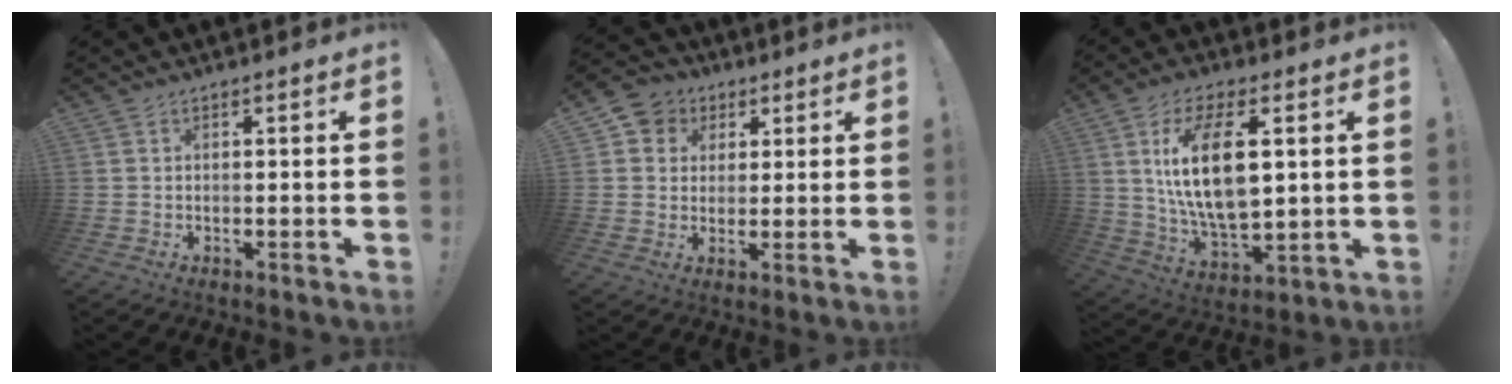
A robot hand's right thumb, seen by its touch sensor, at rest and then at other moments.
{"total": 7.0, "force": [1.9, 6.6, 1.5], "torque": [-0.021, -0.003, 0.040]}
{"total": 18.2, "force": [4.3, 8.7, 15.4], "torque": [-0.290, -0.014, 0.061]}